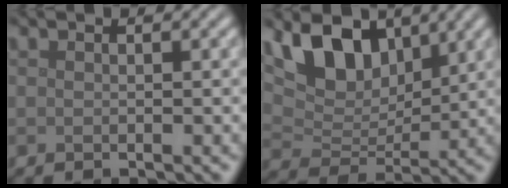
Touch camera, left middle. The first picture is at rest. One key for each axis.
{"total": 7.2, "fx": 3.8, "fy": 4.2, "fz": 4.5, "tx": -0.089, "ty": -0.005, "tz": 0.062}